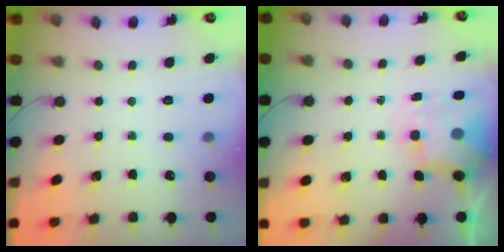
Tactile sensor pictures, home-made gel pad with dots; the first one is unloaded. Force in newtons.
{"total": 5.9, "press": 5.9, "slide": 1.1}